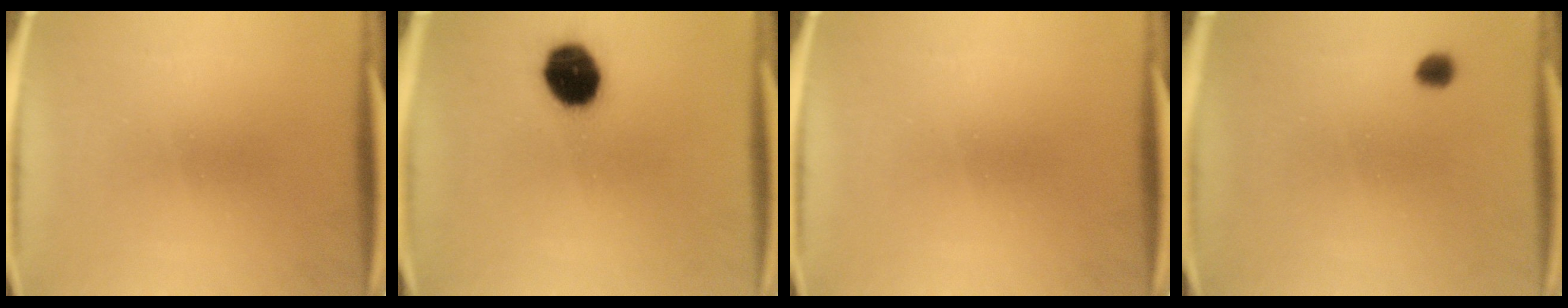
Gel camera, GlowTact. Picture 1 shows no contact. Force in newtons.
{"total": 11.9}
{"total": 0.0}
{"total": 1.9}